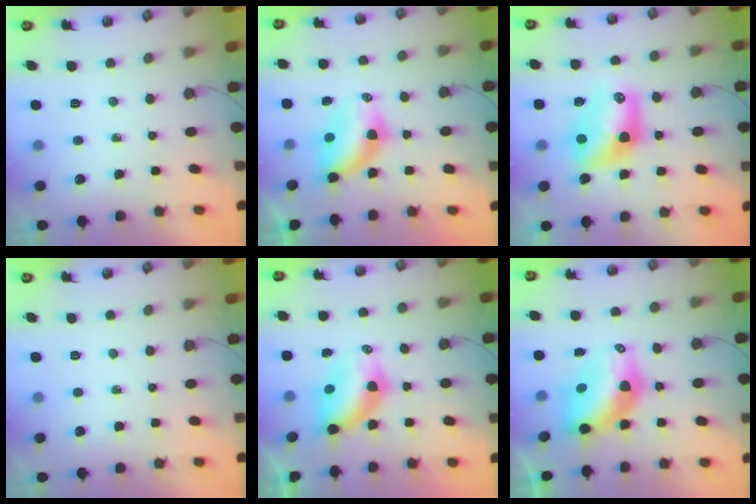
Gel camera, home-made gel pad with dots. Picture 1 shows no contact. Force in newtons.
{"total": 6.3, "press": 6.2, "slide": 0.5}
{"total": 11.6, "press": 11.6, "slide": 0.8}
{"total": 0.0}
{"total": 6.5, "press": 6.5, "slide": 0.5}
{"total": 10.1, "press": 10.0, "slide": 0.9}